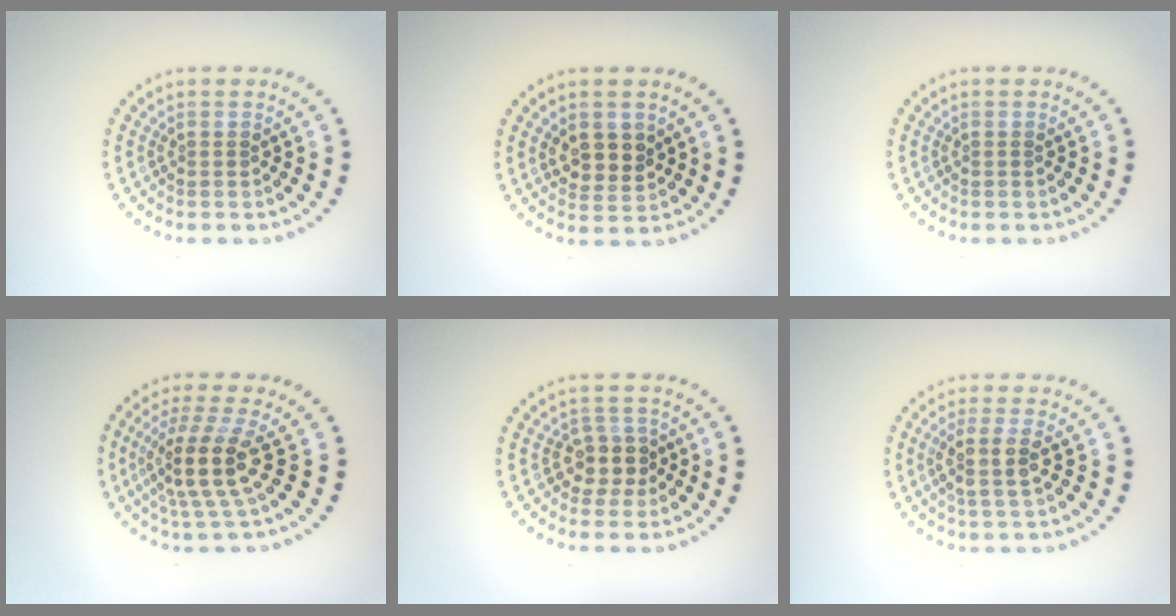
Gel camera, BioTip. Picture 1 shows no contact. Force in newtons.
{"total": 2.7, "press": 2.5, "slide": 1.0}
{"total": 0.0}
{"total": 4.5, "press": 3.4, "slide": 3.0}
{"total": 2.7, "press": 2.3, "slide": 1.5}
{"total": 2.7, "press": 2.3, "slide": 1.5}